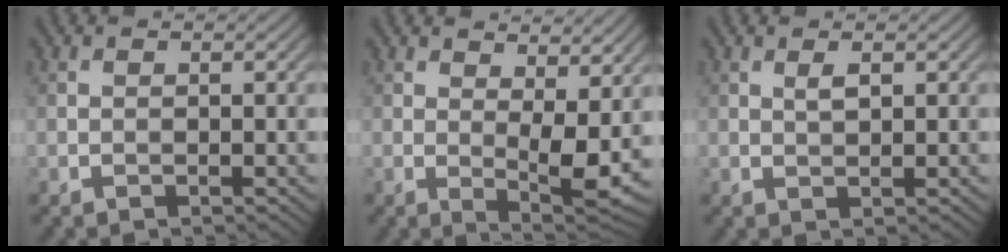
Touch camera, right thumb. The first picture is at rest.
{"total": 7.9, "force": [2.9, 2.9, 6.8], "torque": [-0.107, -0.012, 0.052]}
{"total": 1.5, "force": [0.8, 0.4, 1.2], "torque": [-0.026, -0.001, 0.017]}